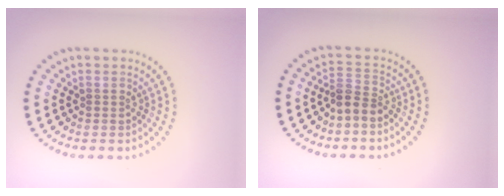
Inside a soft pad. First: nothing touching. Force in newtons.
{"total": 2.3, "press": 1.8, "slide": 1.5}